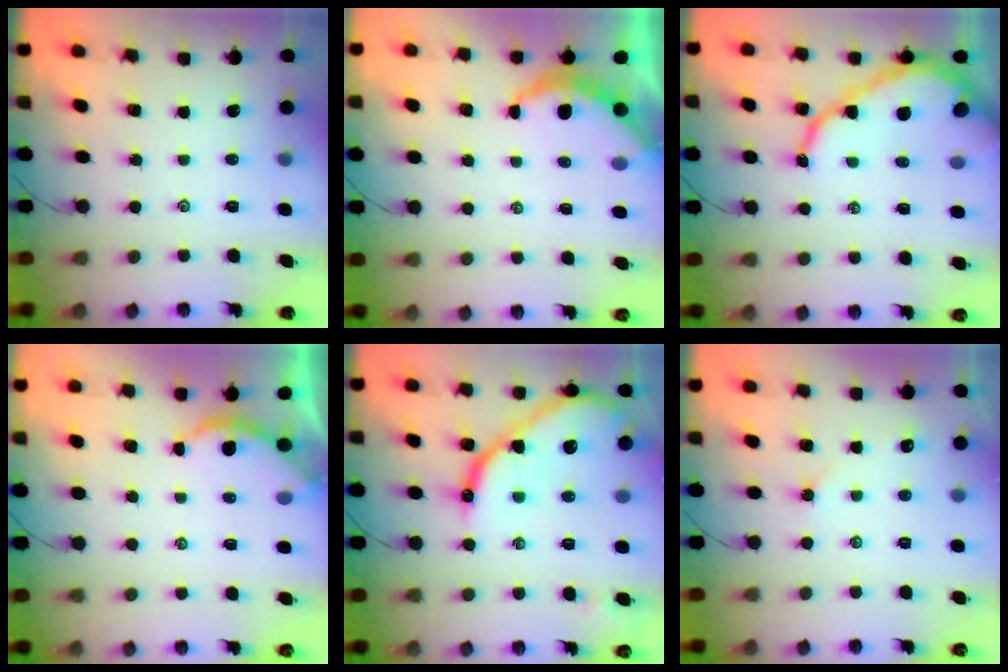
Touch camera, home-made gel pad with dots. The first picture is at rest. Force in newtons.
{"total": 5.8, "press": 5.8, "slide": 0.3}
{"total": 12.1, "press": 12.0, "slide": 1.3}
{"total": 1.9, "press": 1.9, "slide": 0.1}
{"total": 17.2, "press": 17.1, "slide": 1.6}
{"total": 3.0, "press": 2.9, "slide": 0.4}